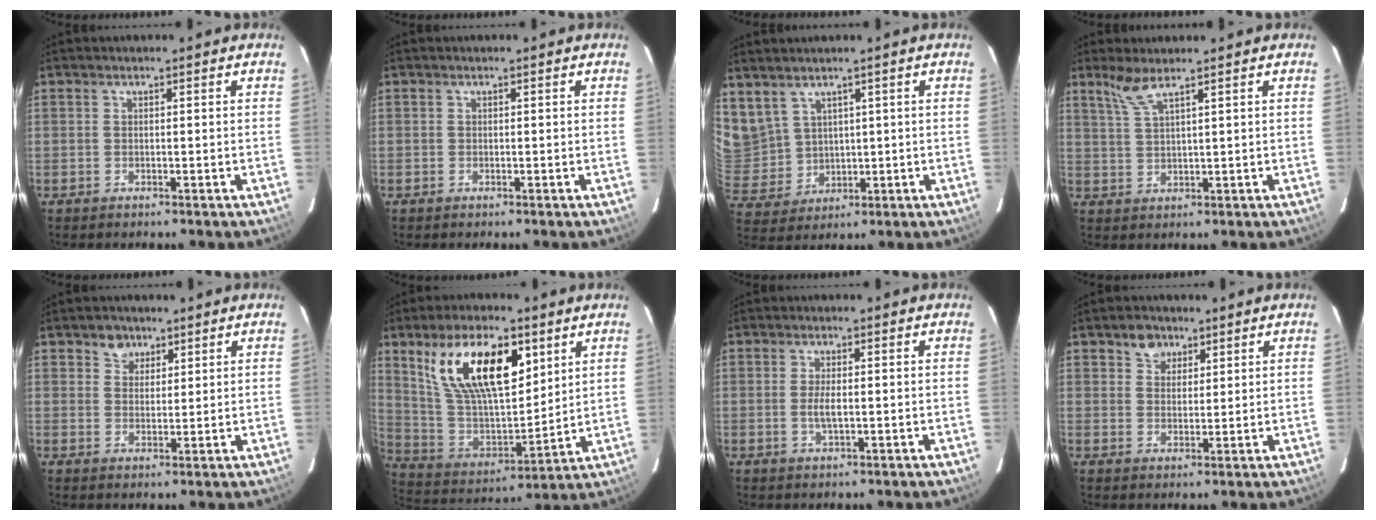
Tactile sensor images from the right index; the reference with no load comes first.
{"total": 0.0}
{"total": 8.3, "force": [5.6, 5.5, 2.6], "torque": [-0.058, 0.005, 0.142]}
{"total": 3.7, "force": [2.8, -0.1, 2.3], "torque": [-0.052, 0.000, 0.062]}
{"total": 3.7, "force": [2.3, 2.8, 0.5], "torque": [0.004, 0.007, 0.038]}
{"total": 20.4, "force": [9.7, 9.4, 15.3], "torque": [-0.278, 0.008, 0.192]}
{"total": 2.8, "force": [-0.2, 0.7, 2.7], "torque": [-0.052, -0.004, -0.004]}
{"total": 4.1, "force": [2.6, 3.1, 1.0], "torque": [-0.006, 0.008, 0.045]}